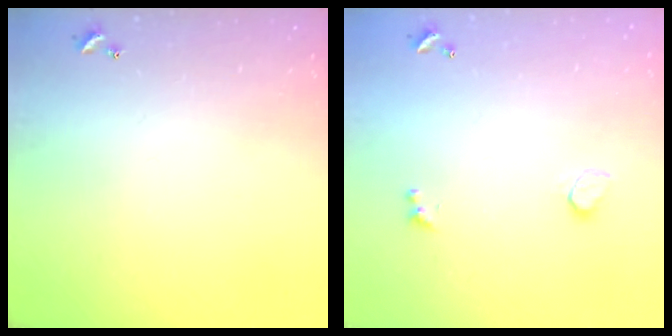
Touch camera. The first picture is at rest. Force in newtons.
{"total": 0.9, "press": 0.8, "slide": 0.4}